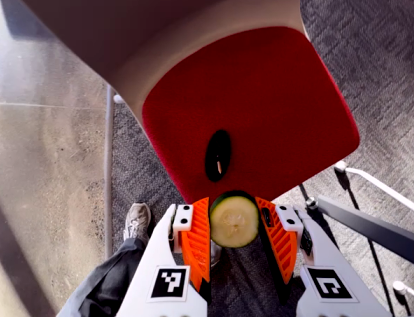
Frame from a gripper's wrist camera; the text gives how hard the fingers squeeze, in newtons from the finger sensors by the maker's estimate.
{"total": 10.9, "left": 11.1, "right": 10.6}